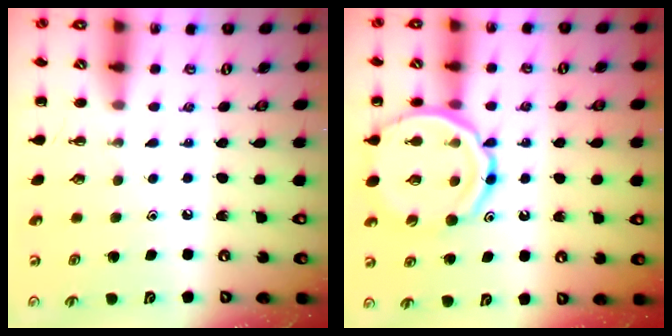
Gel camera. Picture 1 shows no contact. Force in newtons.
{"total": 15.1, "press": 14.8, "slide": 2.7}